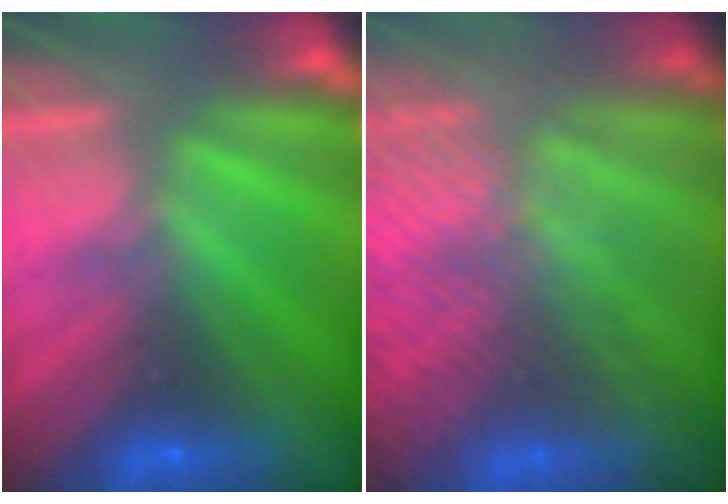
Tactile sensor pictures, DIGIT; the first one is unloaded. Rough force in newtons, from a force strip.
{"total": 13.7}